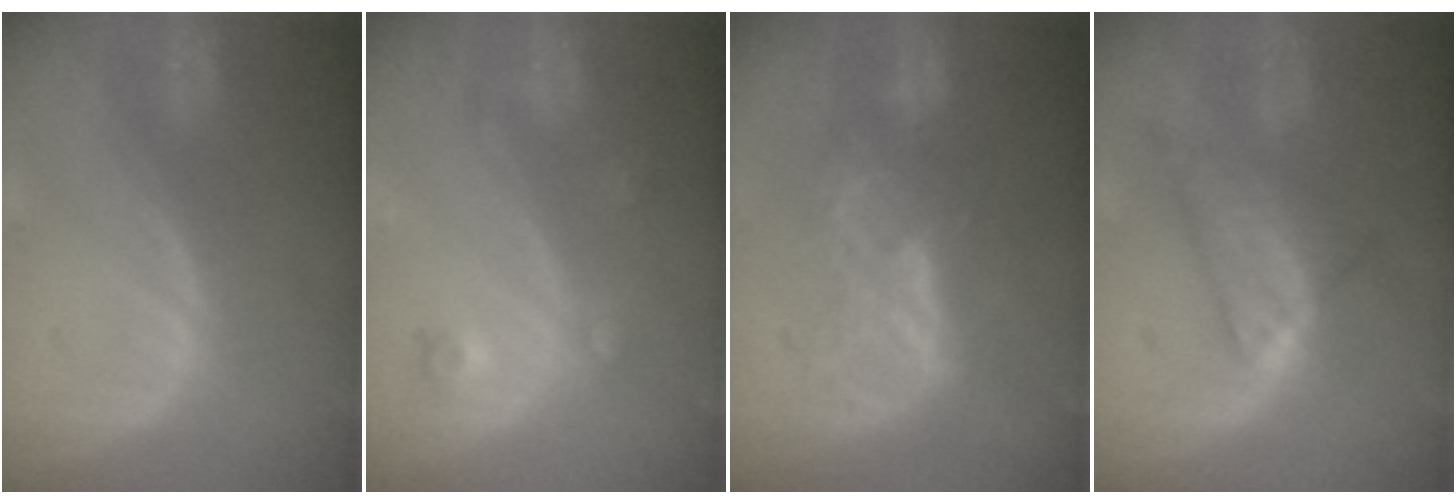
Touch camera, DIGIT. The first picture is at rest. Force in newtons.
{"total": 3.7, "press": 3.4, "slide": 1.4}
{"total": 6.6, "press": 6.4, "slide": 1.5}
{"total": 7.6, "press": 6.4, "slide": 4.1}